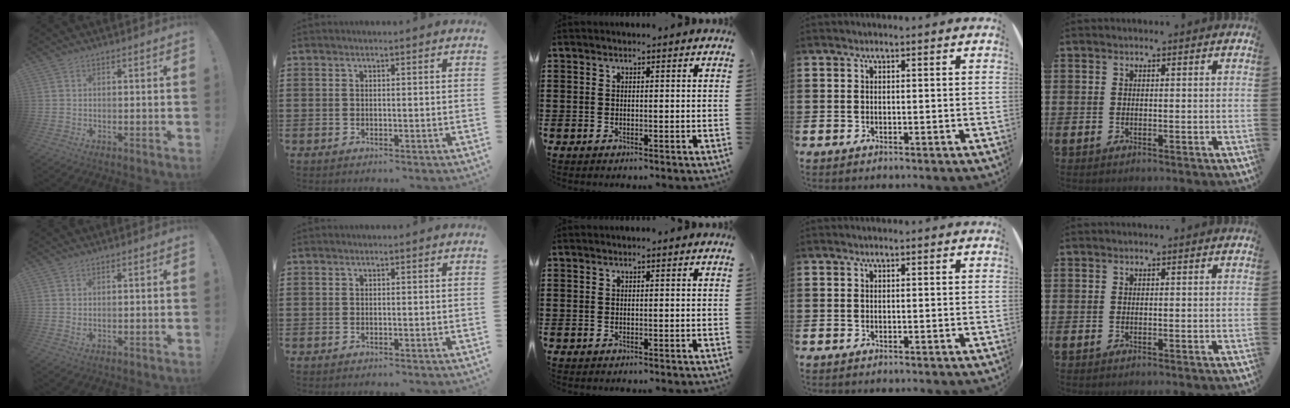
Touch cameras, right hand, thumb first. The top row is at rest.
{"thumb": {"total": 0.9, "force": [0.5, 0.3, 0.7], "torque": [-0.007, -0.002, 0.006]}}